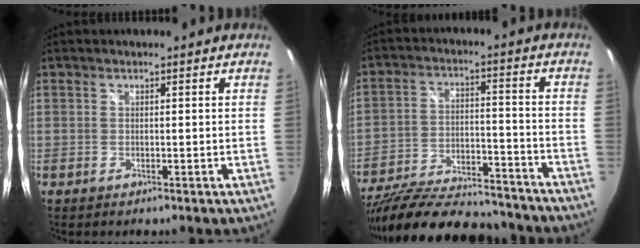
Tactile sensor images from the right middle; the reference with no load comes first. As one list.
[{"total": 26.3, "force": [-22.2, 7.4, 11.9], "torque": [-0.221, -0.031, -0.321]}]